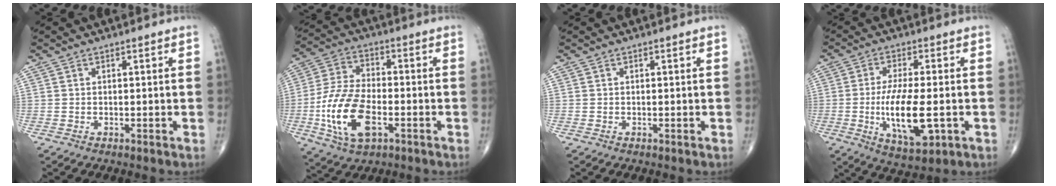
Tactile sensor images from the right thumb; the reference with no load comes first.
{"total": 15.5, "force": [-4.4, 8.1, 12.5], "torque": [-0.250, 0.015, -0.082]}
{"total": 0.0}
{"total": 12.8, "force": [-2.4, 4.6, 11.7], "torque": [-0.210, -0.009, -0.034]}